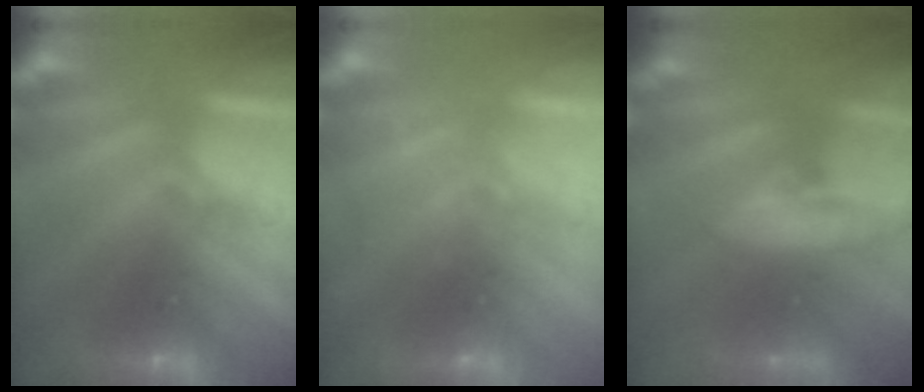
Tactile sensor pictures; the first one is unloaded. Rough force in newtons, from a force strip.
{"total": 2.3}
{"total": 6.1}